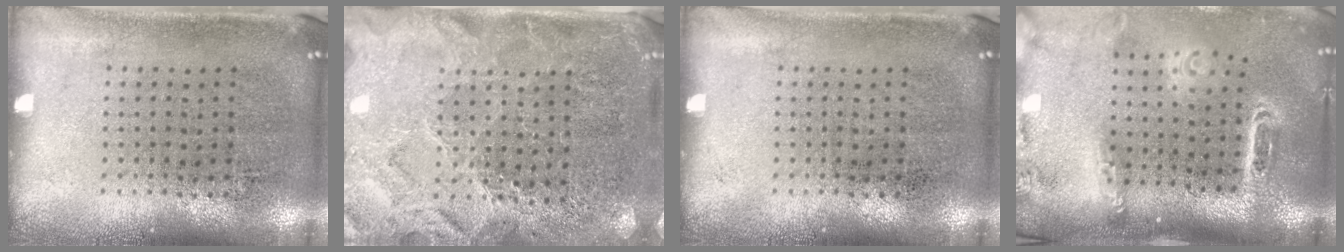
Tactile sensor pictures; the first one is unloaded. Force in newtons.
{"total": 3.6, "press": 3.5, "slide": 1.2}
{"total": 0.0}
{"total": 2.6, "press": 1.9, "slide": 1.8}